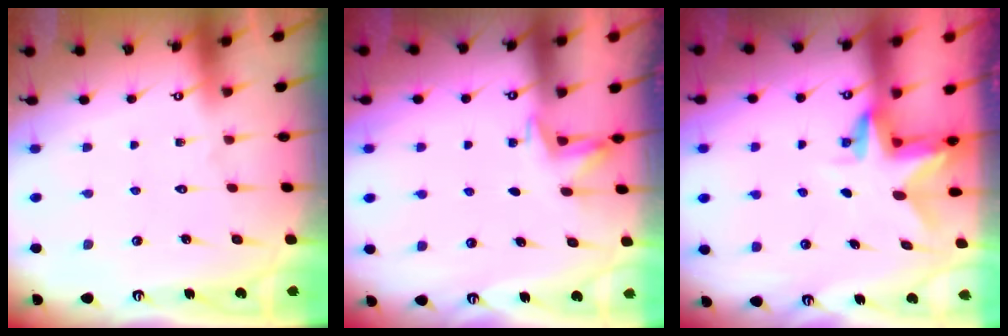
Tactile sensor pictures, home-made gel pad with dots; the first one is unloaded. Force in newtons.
{"total": 2.4, "press": 2.1, "slide": 1.2}
{"total": 3.2, "press": 3.2, "slide": 0.2}